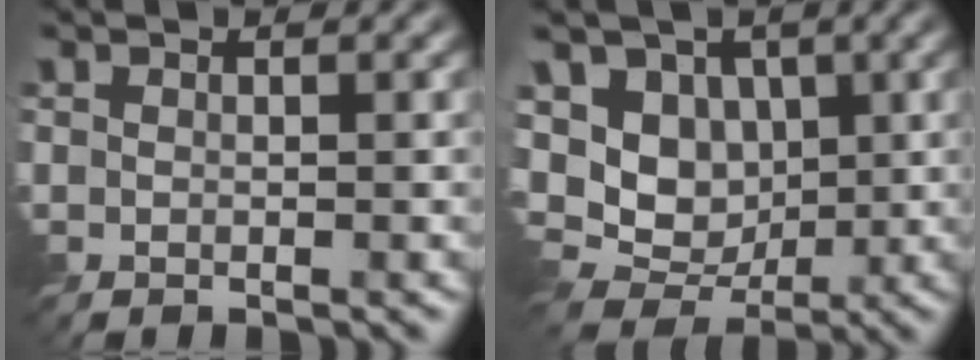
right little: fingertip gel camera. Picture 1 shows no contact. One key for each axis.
{"total": 8.2, "fx": 0.6, "fy": 6.7, "fz": 4.7, "tx": -0.097, "ty": 0.003, "tz": 0.001}